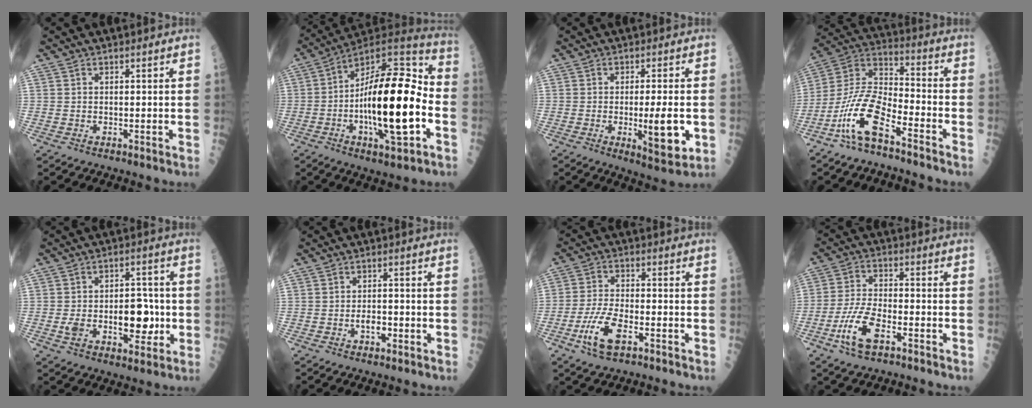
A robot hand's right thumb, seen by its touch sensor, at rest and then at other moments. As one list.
[{"total": 24.5, "force": [-3.7, 8.0, 22.8], "torque": [-0.393, 0.025, -0.057]}, {"total": 8.8, "force": [-1.5, 2.2, 8.4], "torque": [-0.120, -0.015, -0.014]}, {"total": 14.0, "force": [-7.8, 4.8, 10.6], "torque": [-0.219, 0.068, -0.152]}, {"total": 11.7, "force": [-1.6, 6.6, 9.5], "torque": [-0.116, 0.022, -0.017]}, {"total": 2.9, "force": [-1.1, 1.5, 2.2], "torque": [-0.025, 0.008, -0.017]}, {"total": 8.8, "force": [-4.1, 3.4, 7.0], "torque": [-0.150, 0.016, -0.076]}, {"total": 9.4, "force": [-4.5, 3.7, 7.3], "torque": [-0.158, 0.021, -0.086]}]